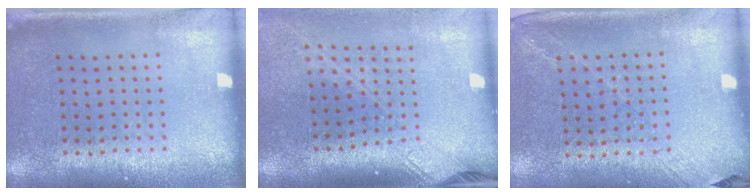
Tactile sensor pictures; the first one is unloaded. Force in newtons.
{"total": 2.1, "press": 1.6, "slide": 1.4}
{"total": 1.3, "press": 1.0, "slide": 0.8}